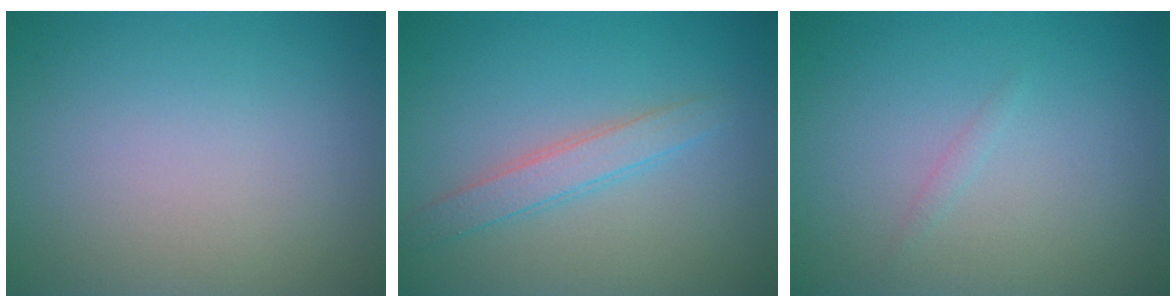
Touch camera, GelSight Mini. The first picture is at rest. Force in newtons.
{"total": 2.3, "press": 2.3, "slide": 0.1}
{"total": 0.5, "press": 0.5, "slide": 0.0}